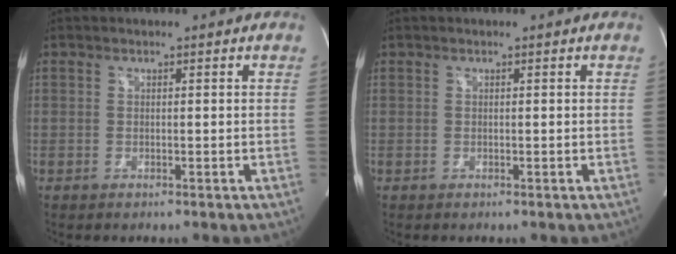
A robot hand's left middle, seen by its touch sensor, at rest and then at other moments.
{"total": 0.0}